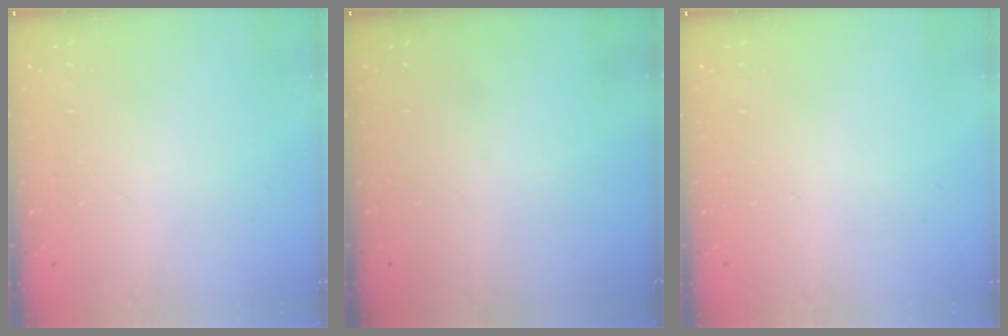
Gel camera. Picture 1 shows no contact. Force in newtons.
{"total": 0.0}
{"total": 0.0}